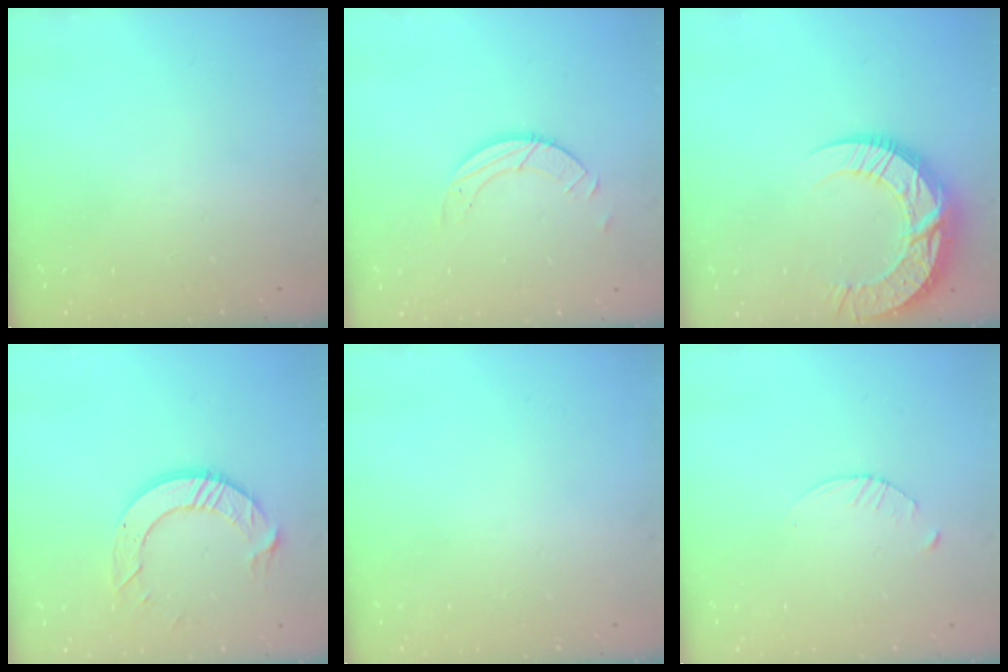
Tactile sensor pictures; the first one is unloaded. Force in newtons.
{"total": 3.9, "press": 3.9, "slide": 0.4}
{"total": 16.6, "press": 16.5, "slide": 1.4}
{"total": 9.7, "press": 9.7, "slide": 0.8}
{"total": 0.0}
{"total": 2.9, "press": 2.9, "slide": 0.4}